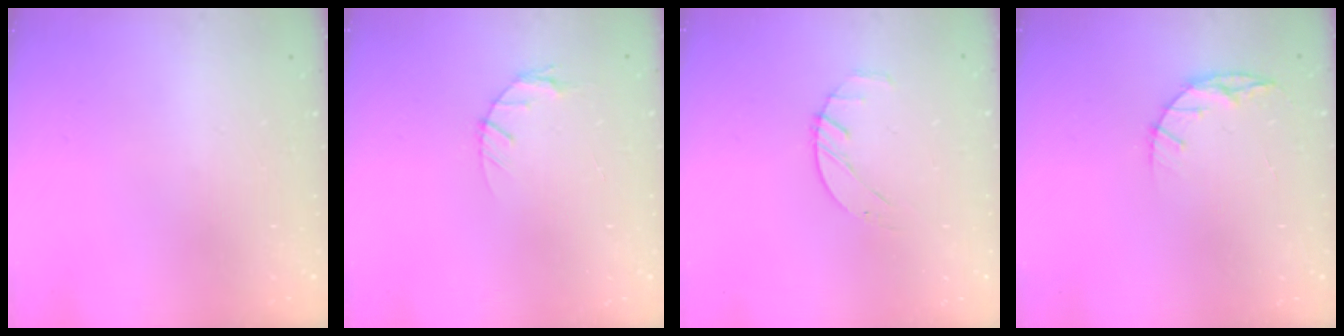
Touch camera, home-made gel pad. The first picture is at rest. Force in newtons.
{"total": 3.3, "press": 3.2, "slide": 0.5}
{"total": 2.5, "press": 2.5, "slide": 0.4}
{"total": 5.8, "press": 5.8, "slide": 0.6}